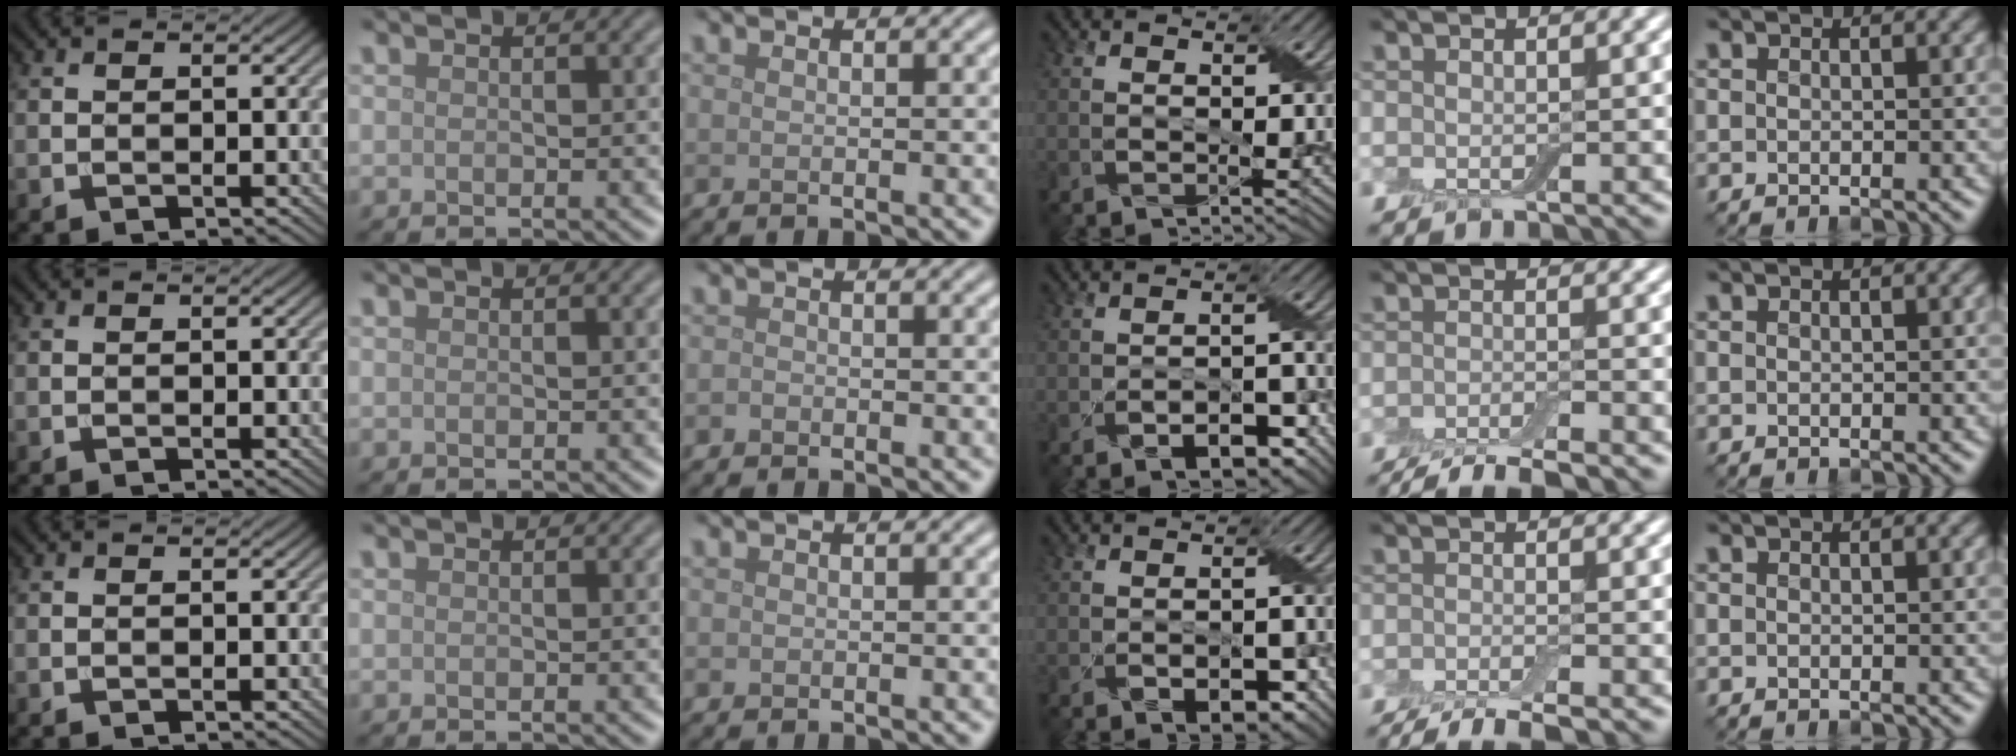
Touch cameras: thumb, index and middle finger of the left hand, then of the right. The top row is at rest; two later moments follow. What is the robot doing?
{"motion": "fold", "object": "cloth"}